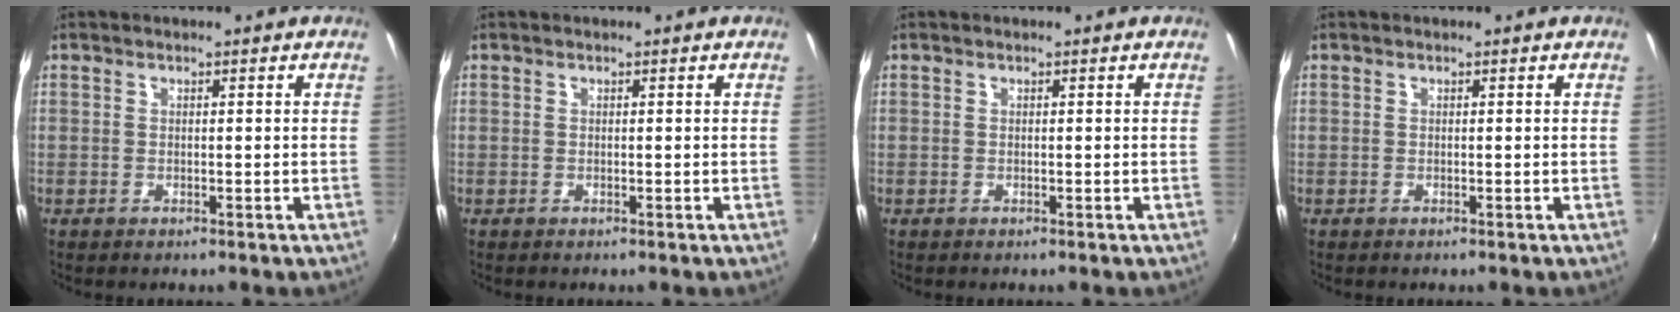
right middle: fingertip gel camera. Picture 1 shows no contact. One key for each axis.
{"total": 0.0}
{"total": 0.0}
{"total": 0.0}